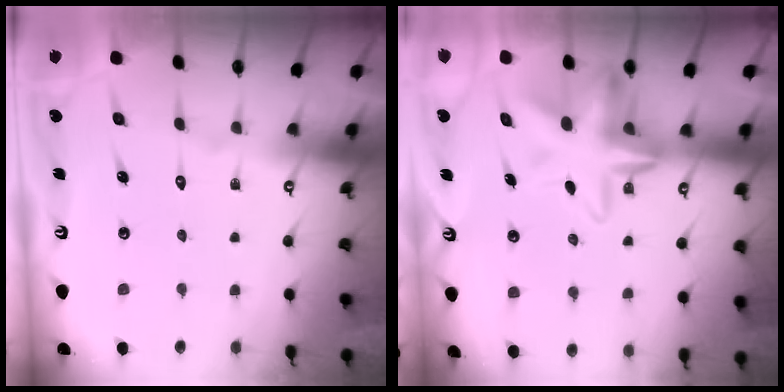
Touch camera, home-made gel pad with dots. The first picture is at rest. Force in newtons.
{"total": 11.0, "press": 10.7, "slide": 2.7}